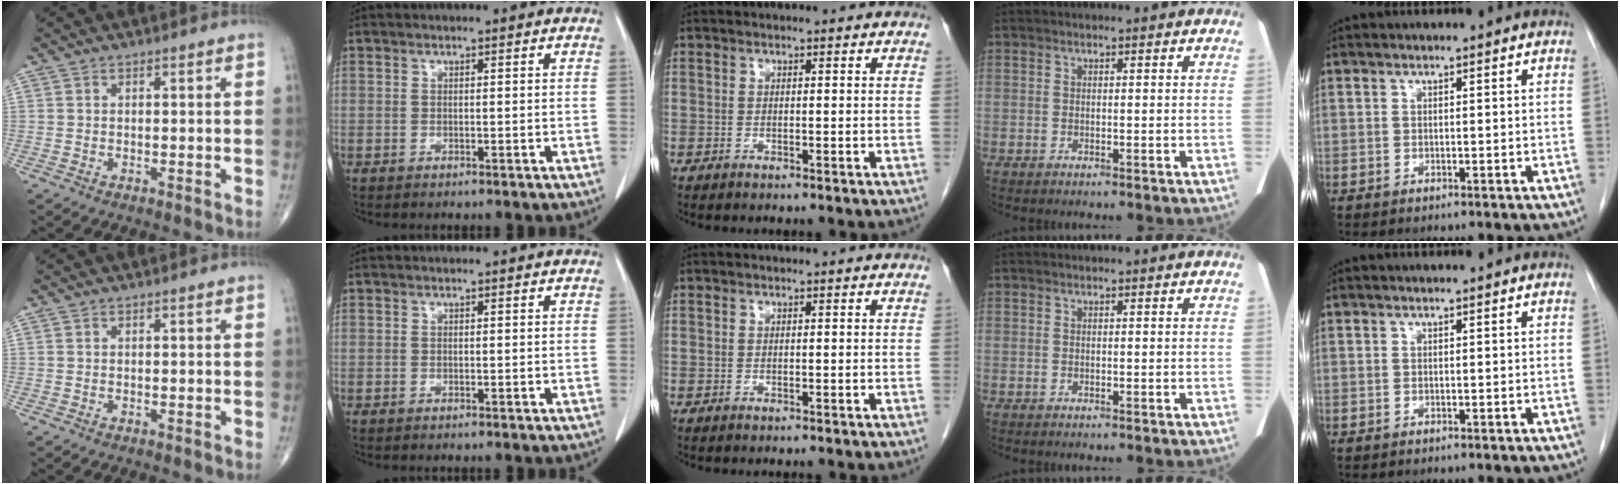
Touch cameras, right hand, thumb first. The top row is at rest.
{}